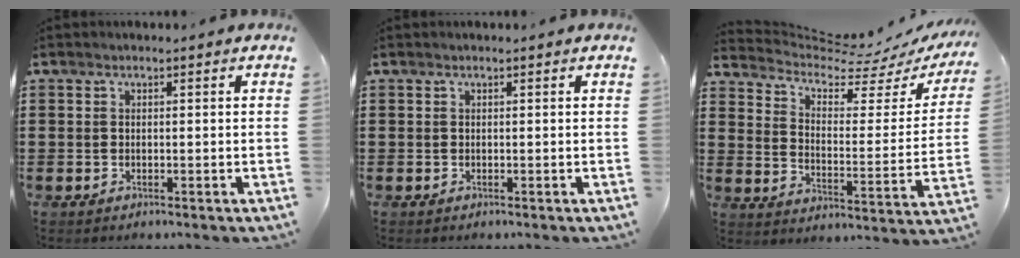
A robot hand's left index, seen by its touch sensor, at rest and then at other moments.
{"total": 0.0}
{"total": 5.1, "force": [4.5, 1.4, 2.2], "torque": [-0.061, -0.042, 0.069]}